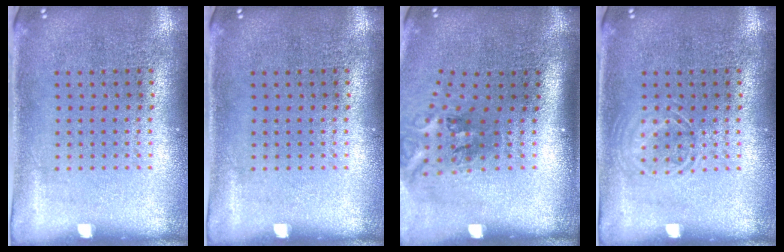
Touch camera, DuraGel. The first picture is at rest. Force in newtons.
{"total": 0.0}
{"total": 2.0, "press": 1.2, "slide": 1.6}
{"total": 1.6, "press": 1.6, "slide": 0.2}